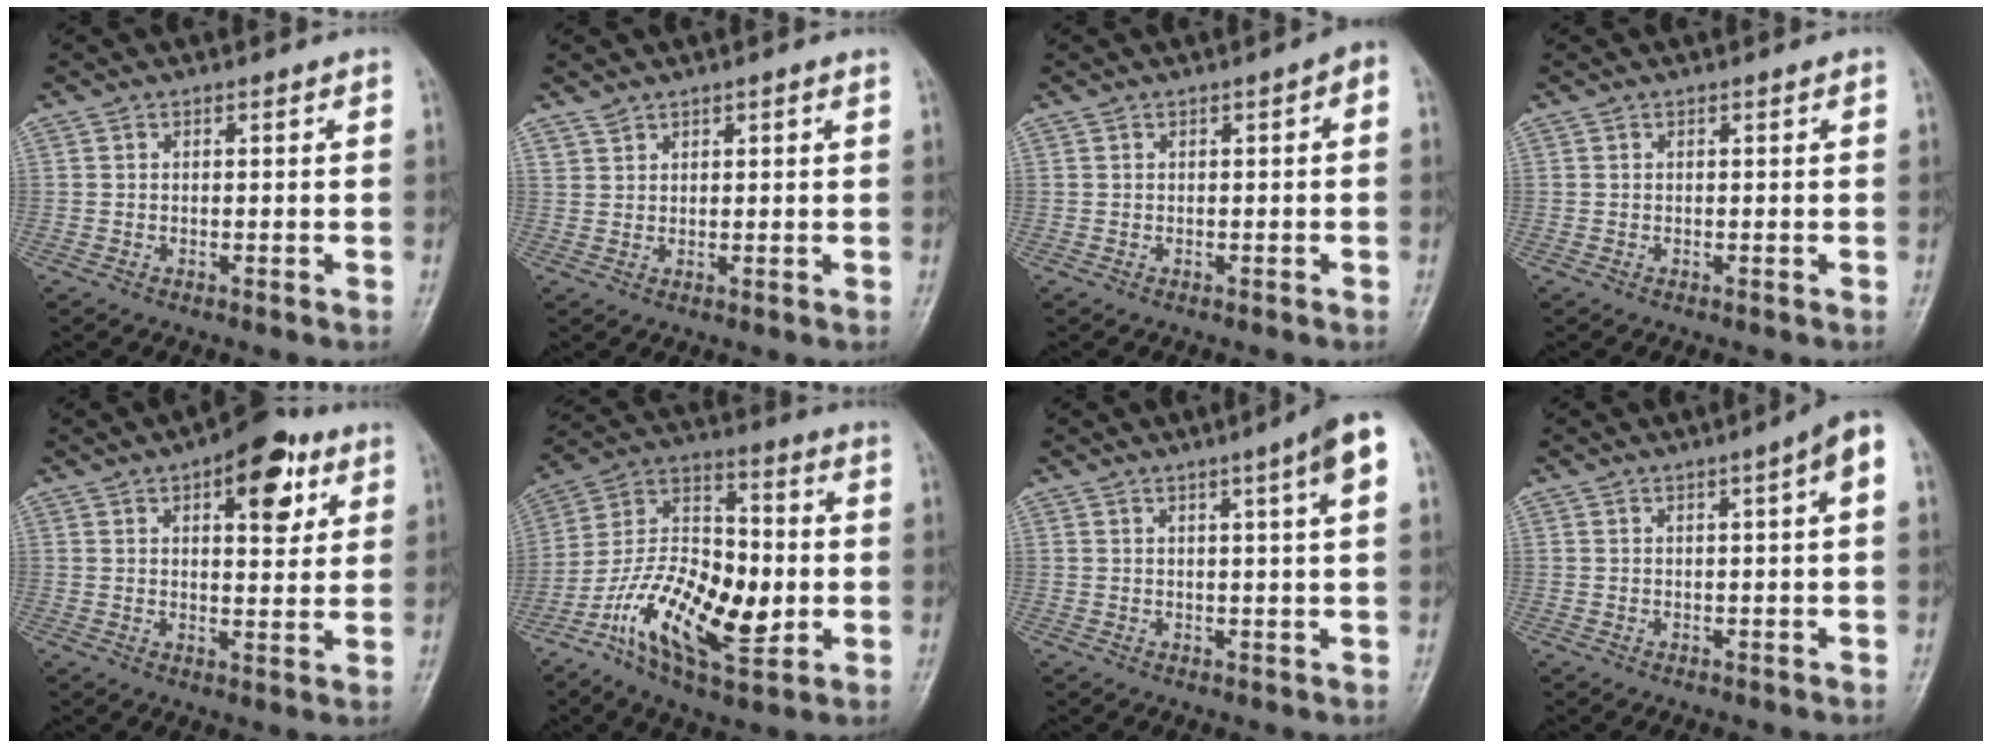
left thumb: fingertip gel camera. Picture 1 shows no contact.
{"total": 1.6, "force": [1.4, 0.6, 0.5], "torque": [-0.002, -0.001, 0.026]}
{"total": 2.1, "force": [0.2, 0.6, 2.0], "torque": [-0.023, 0.010, -0.004]}
{"total": 0.0}
{"total": 11.2, "force": [5.1, 5.1, 8.5], "torque": [-0.081, -0.014, 0.065]}
{"total": 20.4, "force": [-4.8, 10.2, 17.0], "torque": [-0.276, 0.025, -0.084]}
{"total": 7.0, "force": [2.7, -0.3, 6.4], "torque": [-0.090, 0.002, 0.035]}
{"total": 4.5, "force": [1.1, 0.3, 4.3], "torque": [-0.058, 0.011, 0.011]}